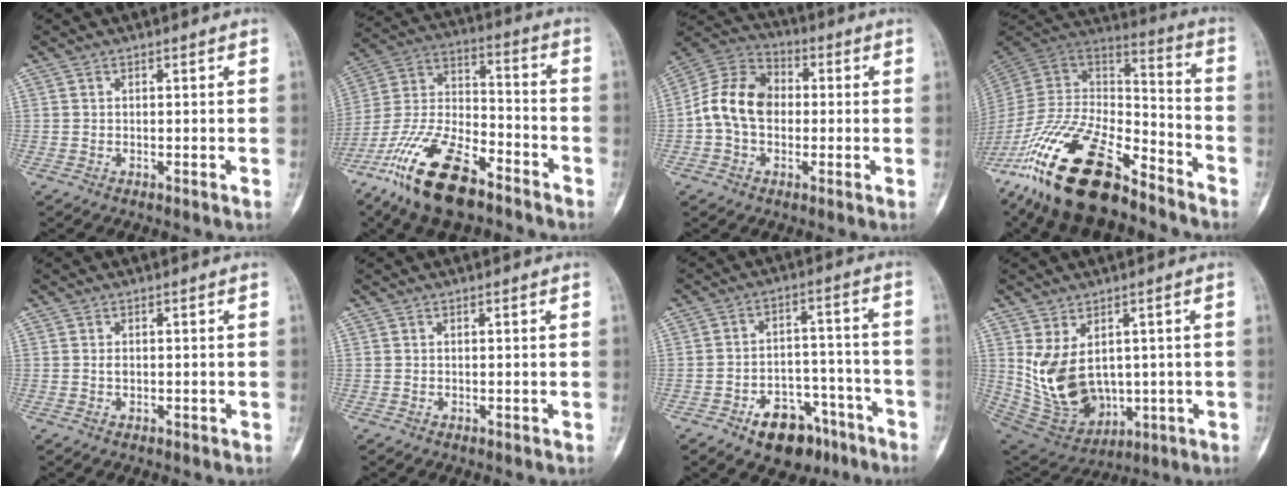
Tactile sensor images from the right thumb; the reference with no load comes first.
{"total": 20.8, "force": [-13.5, 8.3, 13.4], "torque": [-0.278, 0.058, -0.254]}
{"total": 12.6, "force": [-0.7, 9.4, 8.4], "torque": [-0.139, 0.035, -0.026]}
{"total": 26.2, "force": [-18.1, 10.0, 16.1], "torque": [-0.320, 0.054, -0.334]}
{"total": 1.2, "force": [-0.2, 0.9, 0.8], "torque": [-0.008, 0.002, -0.006]}
{"total": 0.0}
{"total": 12.8, "force": [-8.0, 7.8, 6.3], "torque": [-0.050, 0.072, -0.114]}
{"total": 14.1, "force": [1.0, 10.0, 9.9], "torque": [-0.155, -0.009, 0.055]}